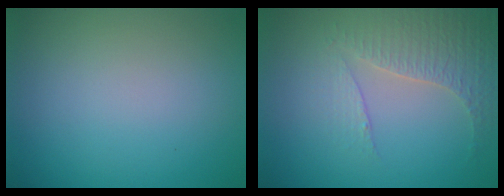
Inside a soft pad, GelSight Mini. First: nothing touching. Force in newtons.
{"total": 3.6, "press": 2.8, "slide": 2.3}